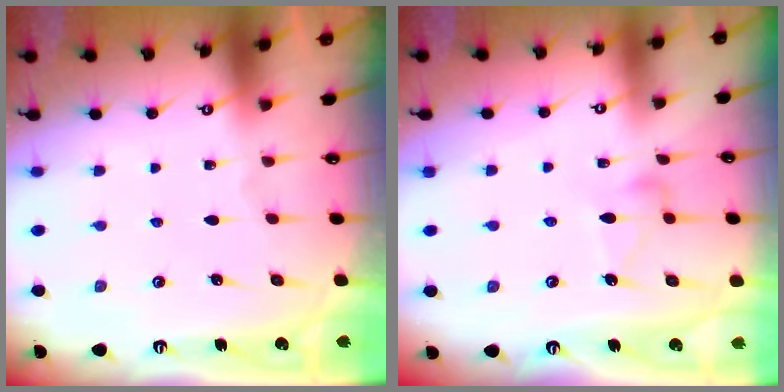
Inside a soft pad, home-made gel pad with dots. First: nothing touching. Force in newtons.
{"total": 7.8, "press": 7.8, "slide": 0.4}